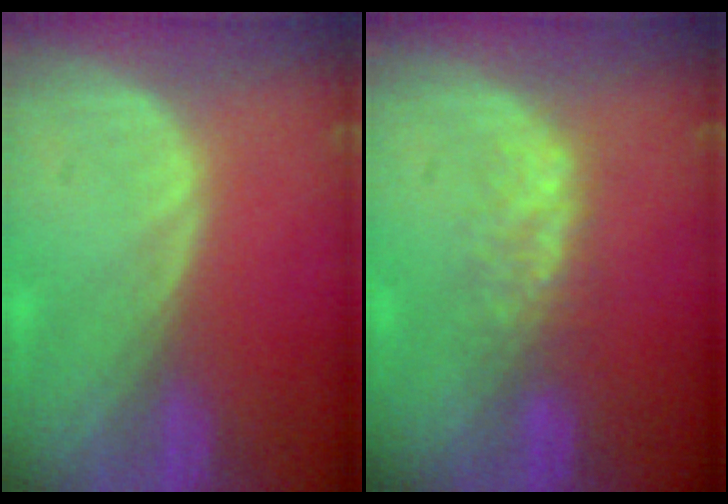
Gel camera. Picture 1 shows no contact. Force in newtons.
{"total": 3.2, "press": 3.2, "slide": 0.5}